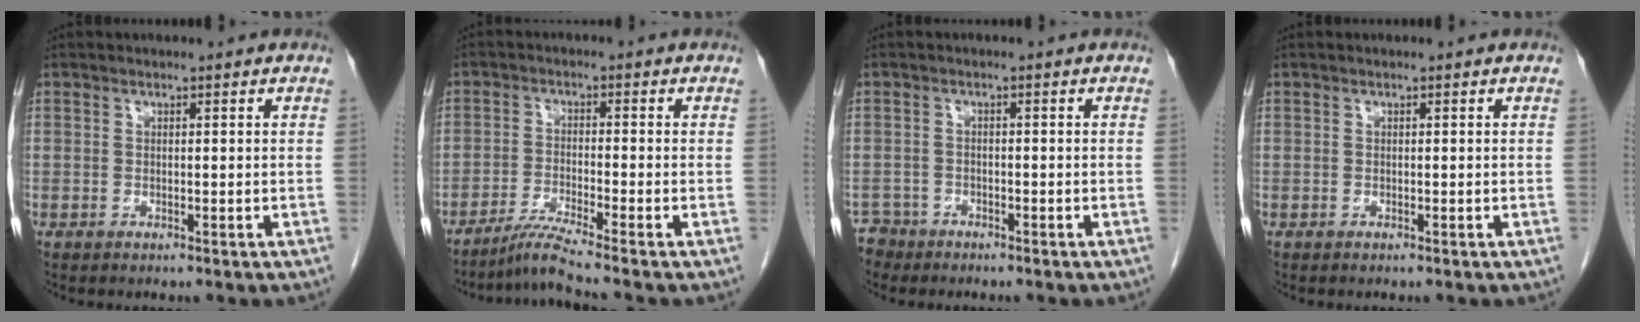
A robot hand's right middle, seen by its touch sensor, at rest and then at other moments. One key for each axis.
{"total": 4.7, "fx": -4.0, "fy": -1.9, "fz": 1.6, "tx": -0.035, "ty": -0.027, "tz": -0.079}
{"total": 2.6, "fx": -2.2, "fy": 1.1, "fz": -0.8, "tx": 0.014, "ty": 0.001, "tz": -0.042}
{"total": 0.0}